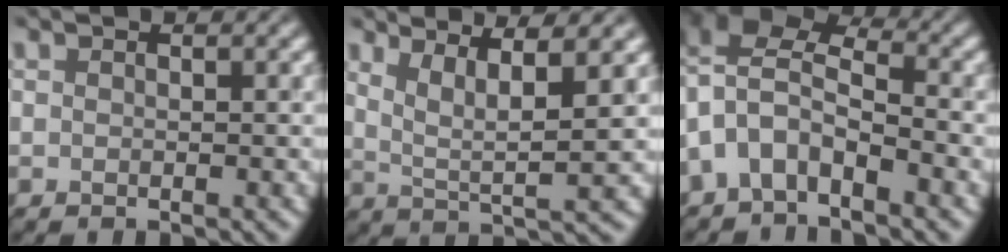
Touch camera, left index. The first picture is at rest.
{"total": 5.0, "force": [2.4, 0.8, 4.4], "torque": [-0.079, 0.005, 0.056]}
{"total": 5.5, "force": [-2.6, 3.3, 3.5], "torque": [-0.062, 0.012, -0.050]}